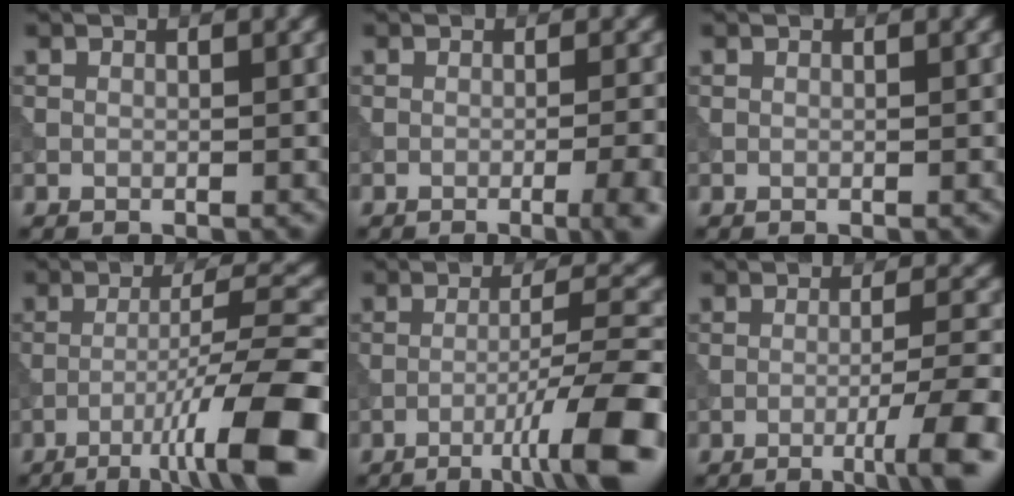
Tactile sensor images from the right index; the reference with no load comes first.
{"total": 5.4, "force": [-2.3, 1.9, 4.4], "torque": [-0.033, 0.010, -0.028]}
{"total": 0.0}
{"total": 11.4, "force": [-6.2, 1.5, 9.4], "torque": [-0.131, 0.017, -0.099]}
{"total": 8.9, "force": [-4.6, 1.0, 7.6], "torque": [-0.105, 0.015, -0.072]}
{"total": 5.9, "force": [-2.7, 0.7, 5.2], "torque": [-0.072, 0.004, -0.046]}